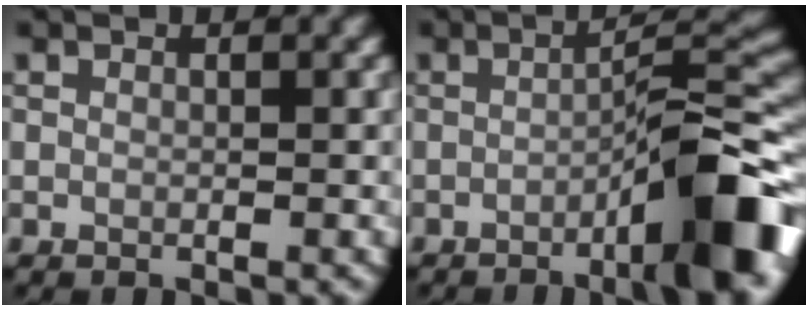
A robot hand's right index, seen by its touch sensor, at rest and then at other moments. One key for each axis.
{"total": 9.8, "fx": -4.2, "fy": 1.7, "fz": 8.7, "tx": -0.109, "ty": 0.019, "tz": -0.068}